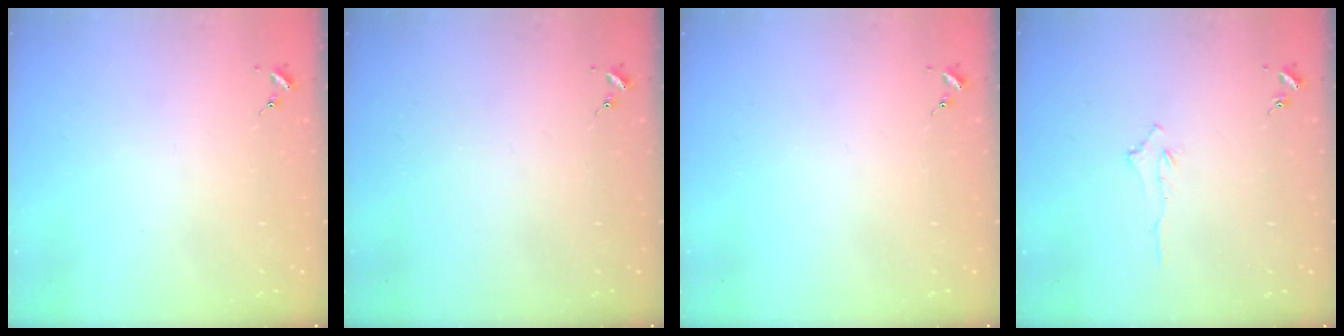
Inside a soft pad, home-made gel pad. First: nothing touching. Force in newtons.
{"total": 0.0}
{"total": 0.0}
{"total": 3.0, "press": 3.0, "slide": 0.5}